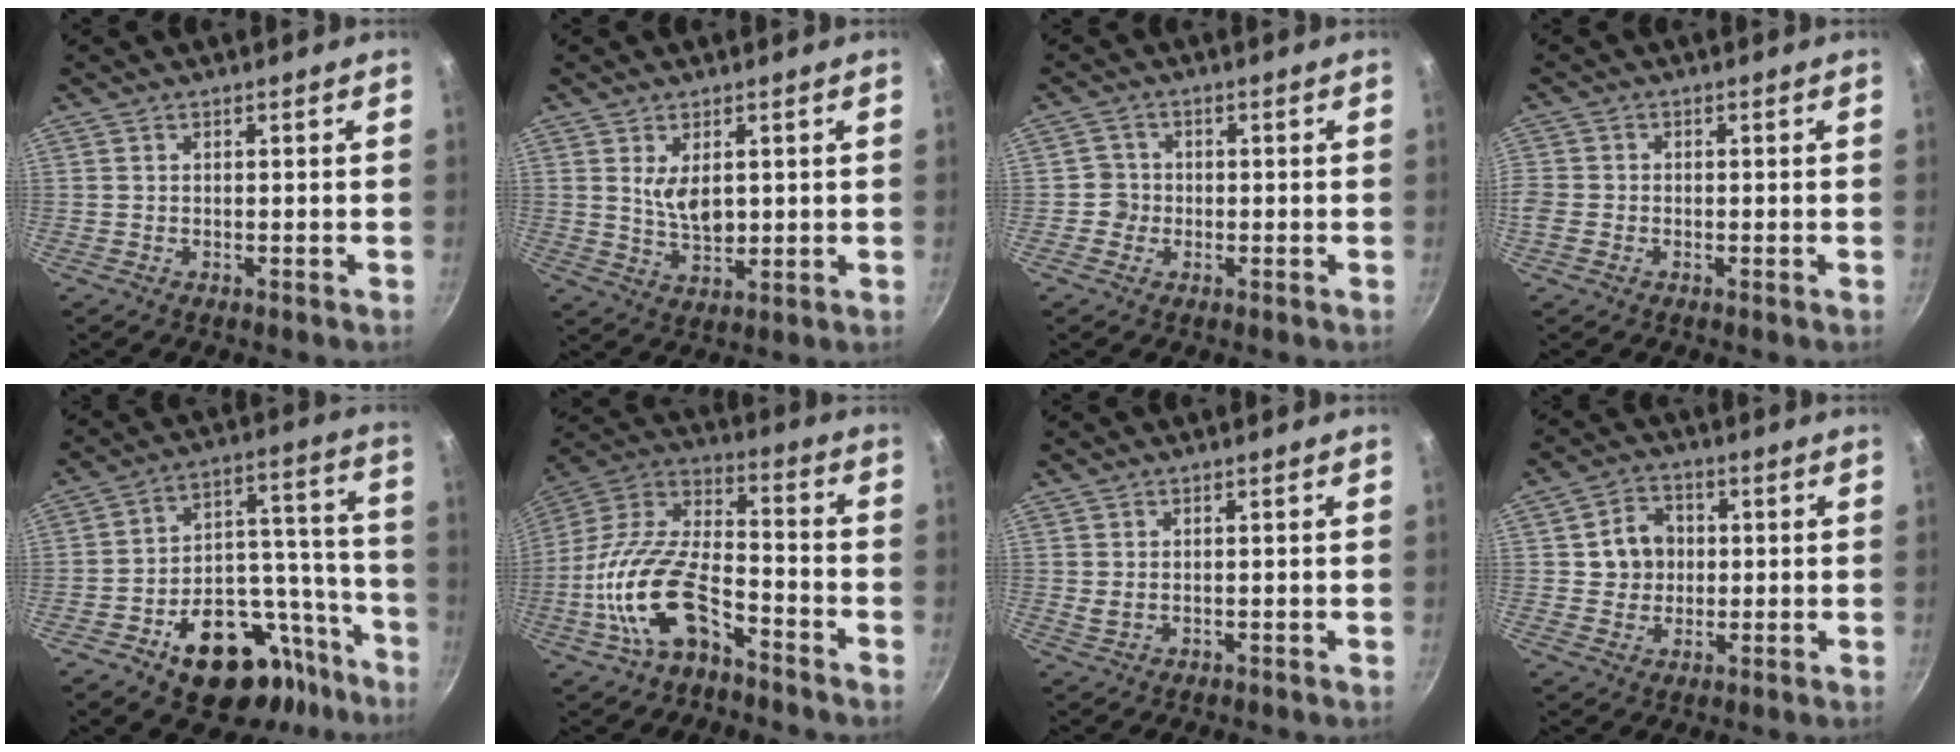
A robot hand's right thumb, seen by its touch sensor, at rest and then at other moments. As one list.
[{"total": 5.8, "force": [1.5, 3.1, 4.7], "torque": [-0.073, -0.018, 0.036]}, {"total": 2.7, "force": [-0.7, 2.6, 0.2], "torque": [0.016, 0.011, -0.018]}, {"total": 3.5, "force": [-1.0, 2.8, 1.9], "torque": [-0.044, 0.003, -0.020]}, {"total": 21.2, "force": [-12.4, 11.4, 12.9], "torque": [-0.133, 0.115, -0.182]}, {"total": 18.2, "force": [-8.2, 9.2, 13.4], "torque": [-0.265, 0.068, -0.156]}, {"total": 1.3, "force": [0.2, 0.8, 1.0], "torque": [-0.023, -0.001, 0.011]}, {"total": 7.4, "force": [0.8, 6.5, 3.4], "torque": [-0.022, 0.003, 0.010]}]